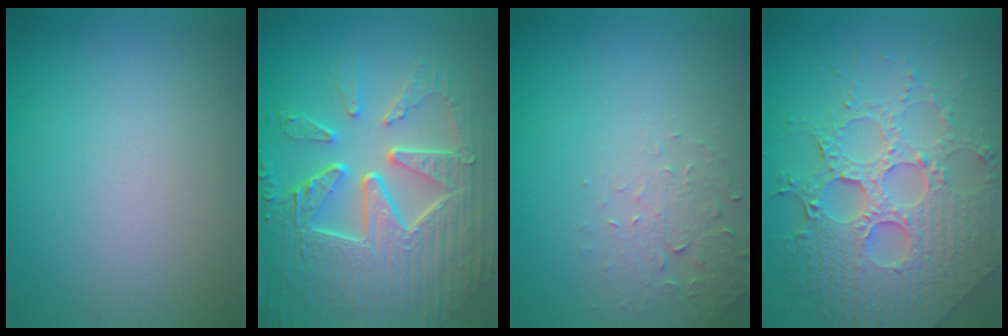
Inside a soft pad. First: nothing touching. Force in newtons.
{"total": 9.7, "press": 6.5, "slide": 7.2}
{"total": 2.2, "press": 2.2, "slide": 0.4}
{"total": 8.2, "press": 5.9, "slide": 5.7}